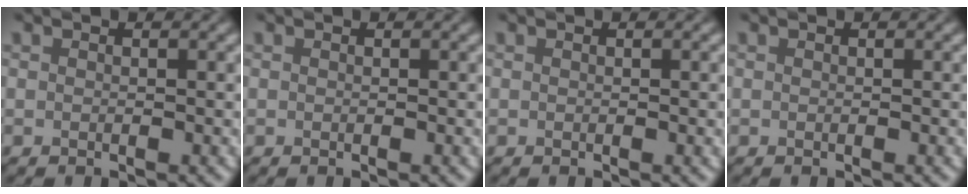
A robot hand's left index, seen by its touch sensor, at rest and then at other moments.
{"total": 0.0}
{"total": 0.6, "force": [0.0, 0.1, 0.6], "torque": [-0.007, 0.000, 0.000]}
{"total": 0.0}